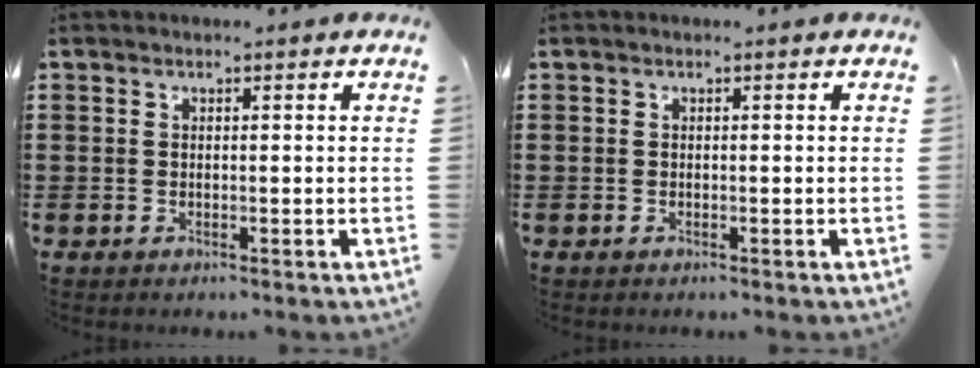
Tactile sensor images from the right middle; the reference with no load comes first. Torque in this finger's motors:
{"motor_torque": [1.93, 0.21, 0.45, 0.01]}